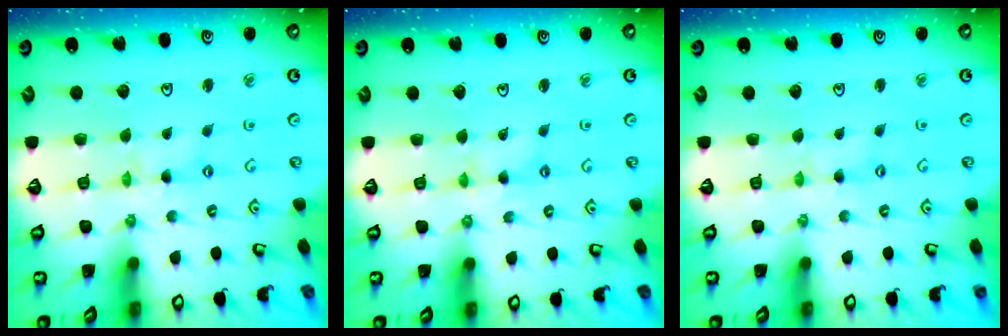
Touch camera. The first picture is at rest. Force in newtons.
{"total": 1.2, "press": 1.2, "slide": 0.1}
{"total": 1.1, "press": 1.1, "slide": 0.2}